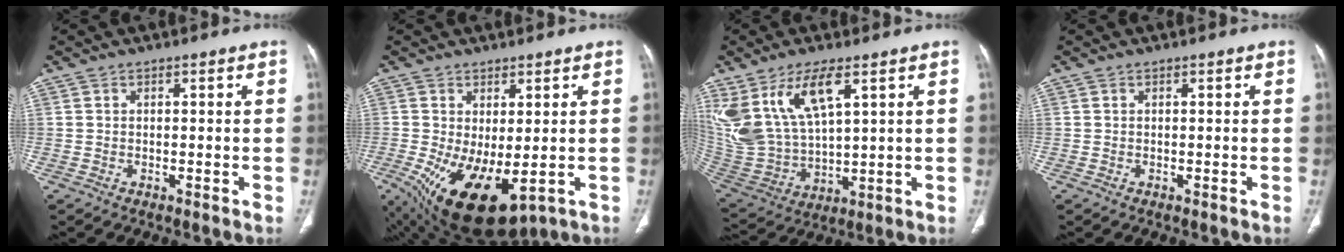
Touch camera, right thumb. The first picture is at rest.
{"total": 13.9, "force": [-3.5, 6.5, 11.7], "torque": [-0.206, -0.020, -0.027]}
{"total": 16.2, "force": [8.0, 7.0, 12.2], "torque": [-0.249, -0.030, 0.177]}
{"total": 0.0}